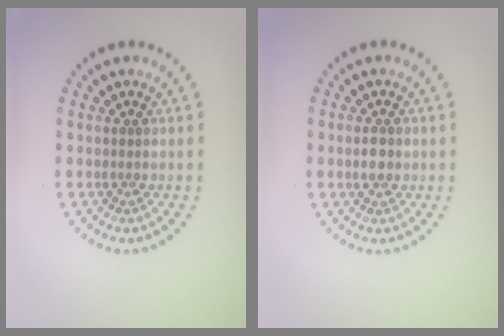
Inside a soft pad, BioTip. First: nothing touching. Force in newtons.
{"total": 1.6, "press": 1.6, "slide": 0.3}